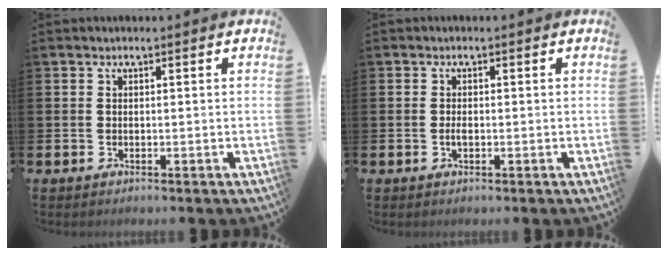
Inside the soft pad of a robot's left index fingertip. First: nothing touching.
{"total": 1.1, "force": [-0.2, 0.5, 1.0], "torque": [-0.014, -0.002, -0.006]}